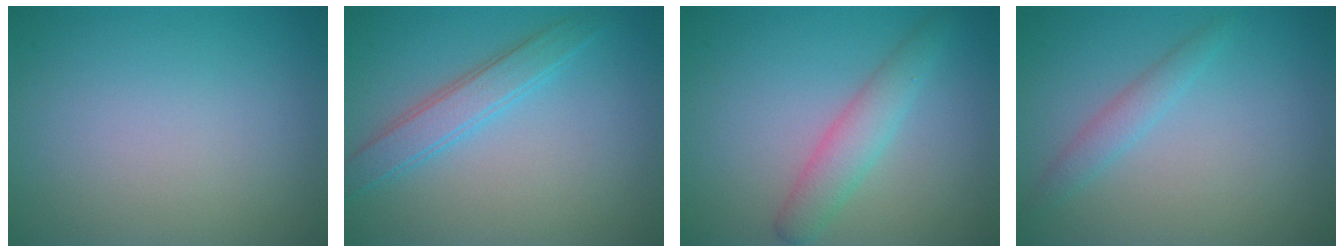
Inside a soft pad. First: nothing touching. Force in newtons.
{"total": 3.0, "press": 3.0, "slide": 0.1}
{"total": 2.9, "press": 2.9, "slide": 0.1}
{"total": 1.7, "press": 1.7, "slide": 0.1}